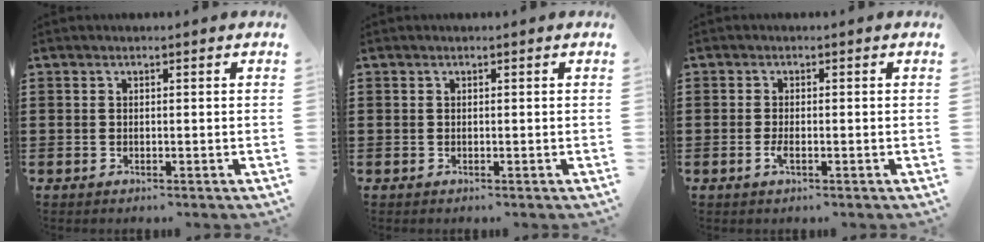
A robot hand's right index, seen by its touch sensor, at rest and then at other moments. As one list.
[{"total": 0.0}, {"total": 1.5, "force": [-0.5, 0.4, 1.4], "torque": [-0.032, -0.004, -0.011]}]